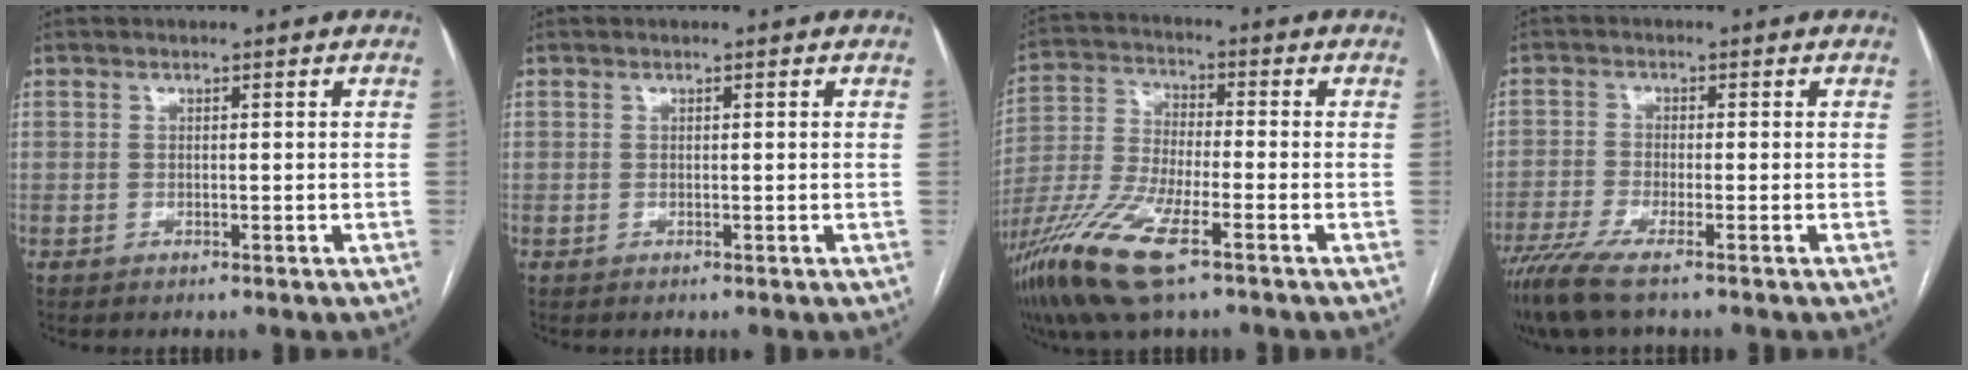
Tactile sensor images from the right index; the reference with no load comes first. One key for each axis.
{"total": 0.0}
{"total": 15.6, "fx": -9.0, "fy": 3.3, "fz": 12.3, "tx": -0.274, "ty": -0.033, "tz": -0.171}
{"total": 7.1, "fx": -5.2, "fy": 0.3, "fz": 4.9, "tx": -0.093, "ty": -0.016, "tz": -0.097}